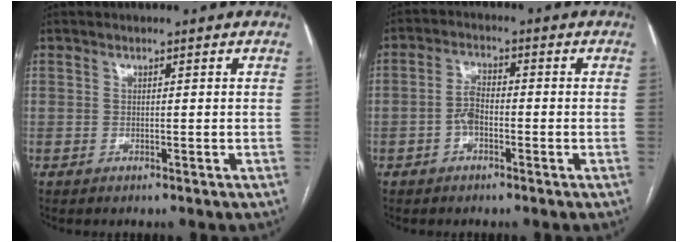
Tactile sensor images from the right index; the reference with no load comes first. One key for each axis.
{"total": 3.5, "fx": -1.3, "fy": 1.7, "fz": 2.8, "tx": -0.056, "ty": 0.009, "tz": -0.026}